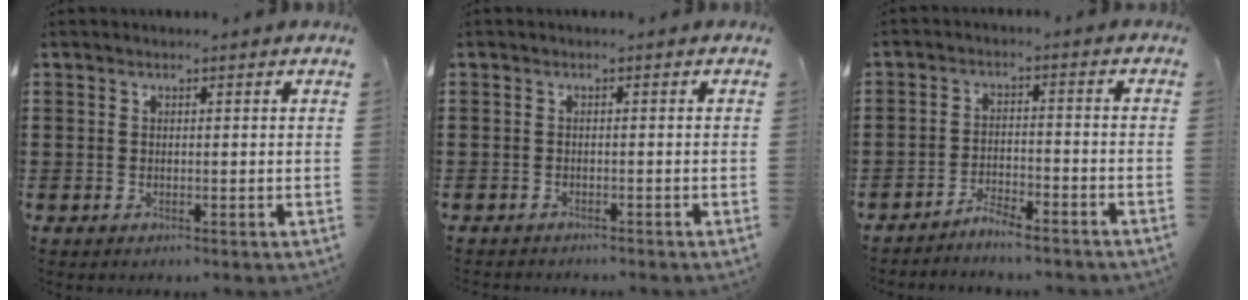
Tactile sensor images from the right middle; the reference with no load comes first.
{"total": 0.8, "force": [-0.8, -0.2, 0.0], "torque": [-0.003, -0.001, -0.017]}
{"total": 3.7, "force": [-3.6, 0.0, 0.4], "torque": [-0.020, 0.000, -0.076]}